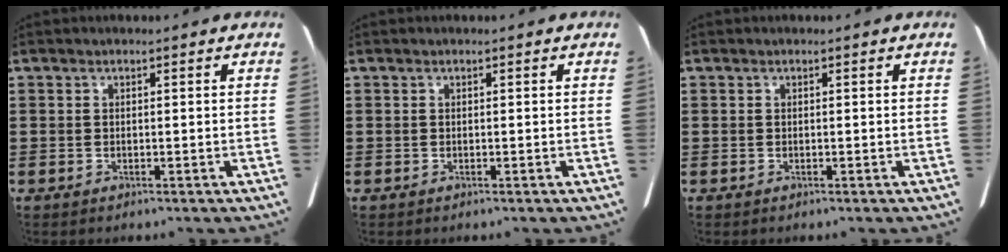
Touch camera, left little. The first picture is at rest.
{"total": 0.0}
{"total": 0.0}